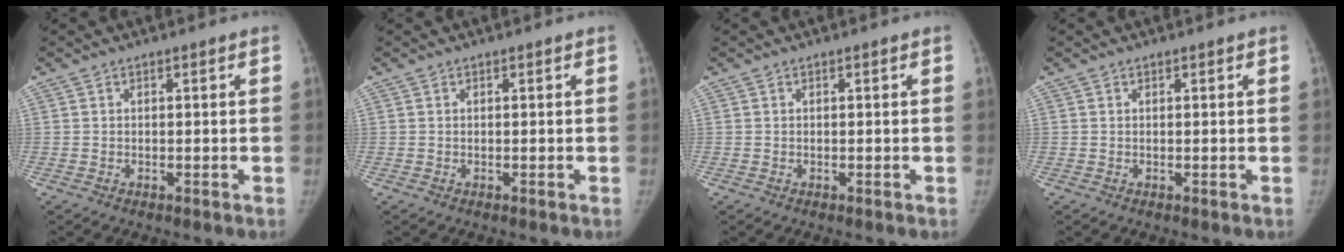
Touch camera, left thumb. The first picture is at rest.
{"total": 0.0}
{"total": 0.0}
{"total": 0.0}